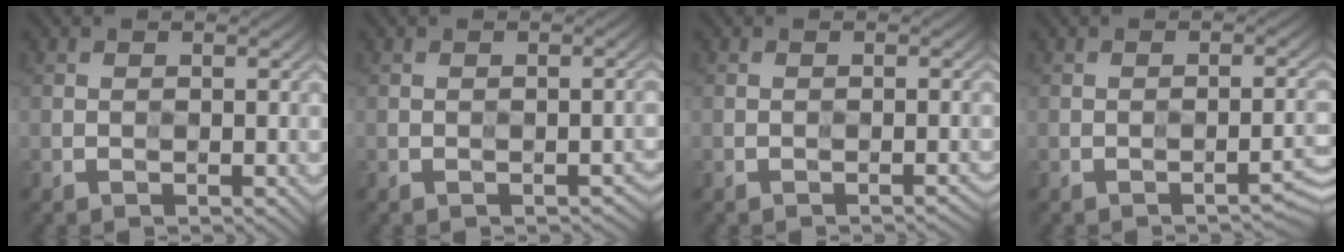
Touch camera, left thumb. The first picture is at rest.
{"total": 2.4, "force": [-1.2, 1.2, 1.6], "torque": [-0.009, -0.005, -0.008]}
{"total": 1.2, "force": [-1.1, 0.3, 0.4], "torque": [0.000, -0.001, -0.008]}
{"total": 2.7, "force": [-1.9, 0.9, 1.7], "torque": [-0.011, -0.002, -0.022]}